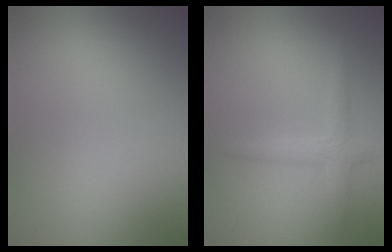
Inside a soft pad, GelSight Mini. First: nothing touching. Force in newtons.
{"total": 1.9, "press": 1.9, "slide": 0.1}